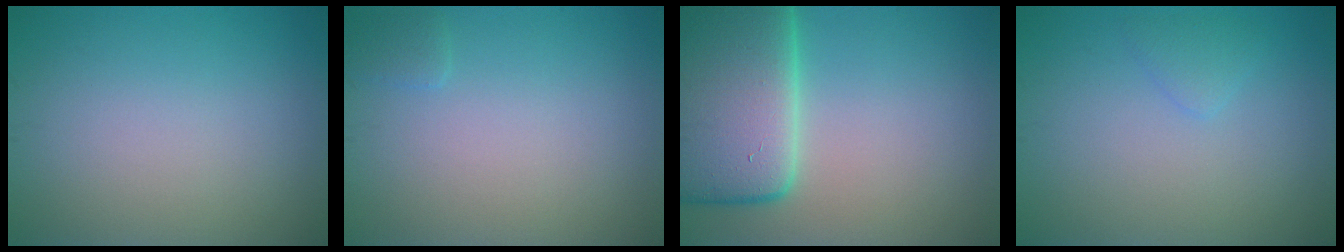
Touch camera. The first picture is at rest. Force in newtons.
{"total": 0.7, "press": 0.7, "slide": 0.1}
{"total": 13.2, "press": 13.2, "slide": 0.9}
{"total": 1.2, "press": 1.1, "slide": 0.1}